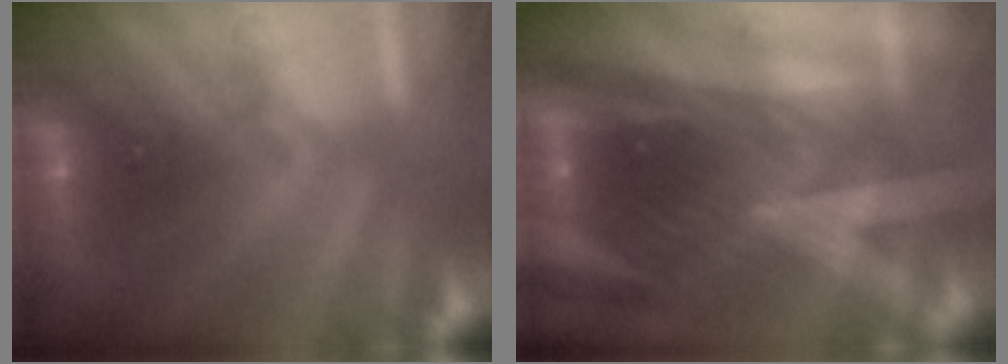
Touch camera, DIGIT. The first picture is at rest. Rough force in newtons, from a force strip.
{"total": 2.9}